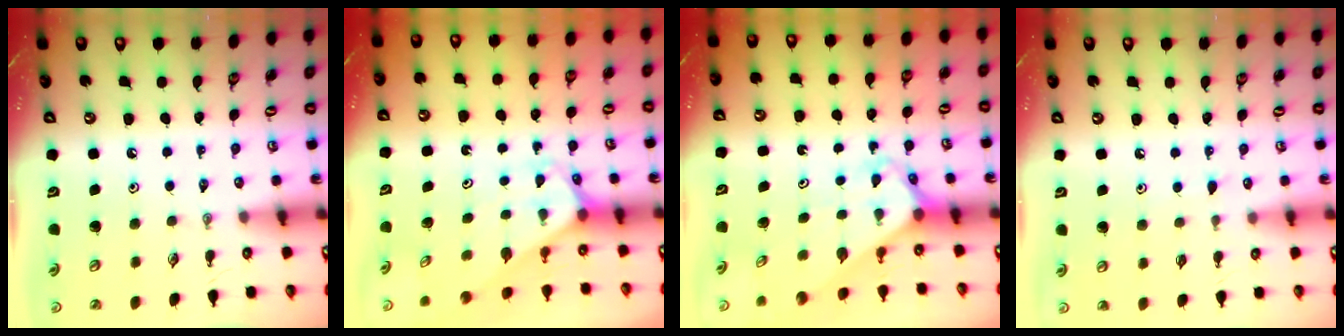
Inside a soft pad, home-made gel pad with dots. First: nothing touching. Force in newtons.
{"total": 2.4, "press": 2.4, "slide": 0.2}
{"total": 2.8, "press": 2.8, "slide": 0.2}
{"total": 5.9, "press": 5.9, "slide": 0.5}